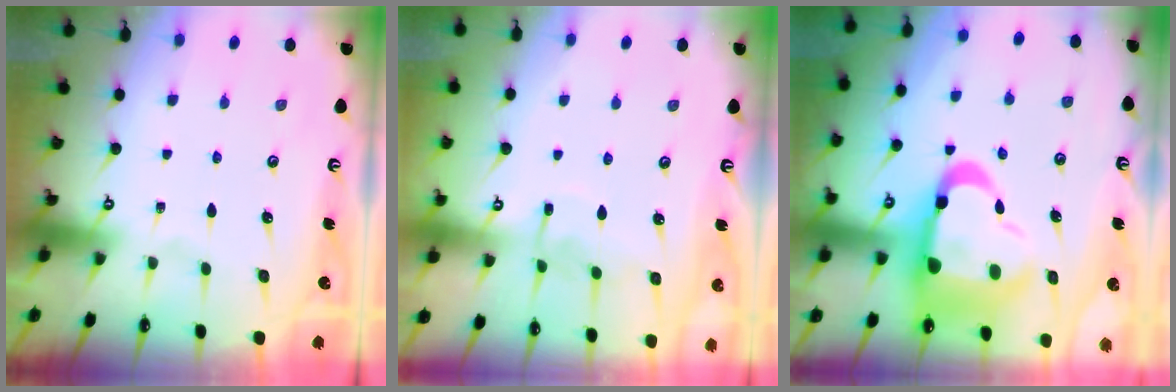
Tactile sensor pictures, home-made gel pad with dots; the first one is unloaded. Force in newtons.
{"total": 7.6, "press": 7.6, "slide": 0.4}
{"total": 20.7, "press": 20.6, "slide": 2.4}